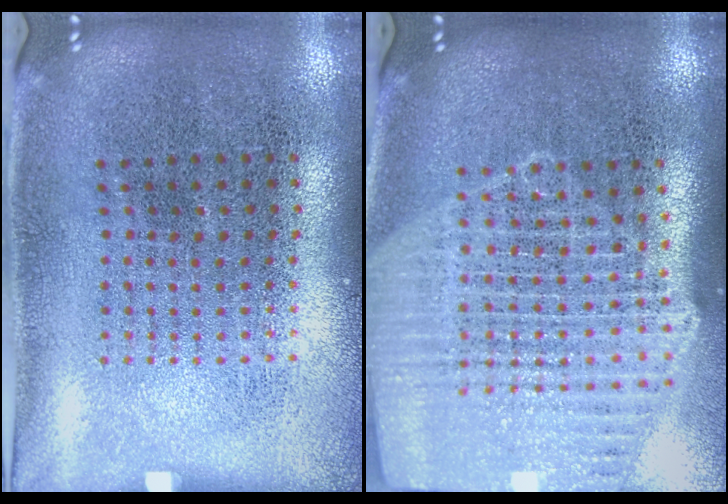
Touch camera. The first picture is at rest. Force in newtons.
{"total": 2.3, "press": 2.0, "slide": 1.1}